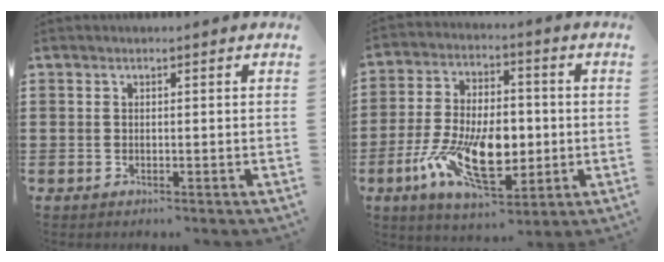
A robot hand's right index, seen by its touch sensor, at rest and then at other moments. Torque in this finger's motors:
{"motor_torque": [2.14, 0.00, 1.05, 0.21]}